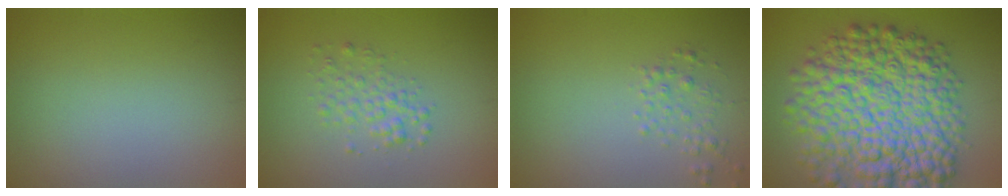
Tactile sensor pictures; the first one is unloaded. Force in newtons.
{"total": 2.1, "press": 2.1, "slide": 0.1}
{"total": 1.4, "press": 1.4, "slide": 0.0}
{"total": 13.7, "press": 13.7, "slide": 0.3}